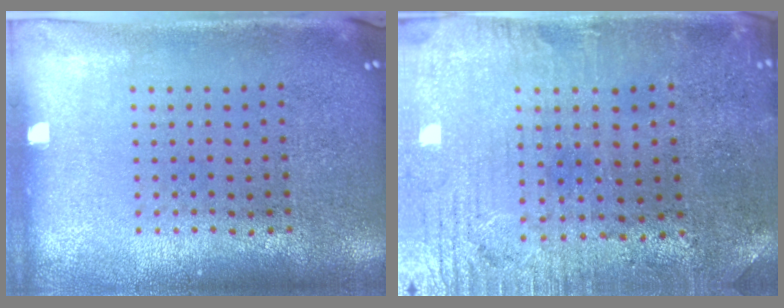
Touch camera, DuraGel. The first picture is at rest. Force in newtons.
{"total": 0.9, "press": 0.7, "slide": 0.6}